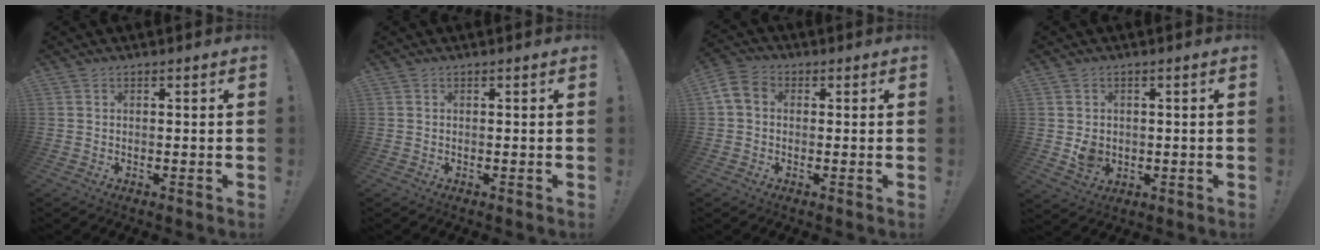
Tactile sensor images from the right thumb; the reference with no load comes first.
{"total": 0.0}
{"total": 6.7, "force": [0.7, 5.1, 4.3], "torque": [-0.091, 0.012, 0.020]}
{"total": 5.2, "force": [-0.1, 4.6, 2.3], "torque": [-0.018, -0.001, 0.000]}